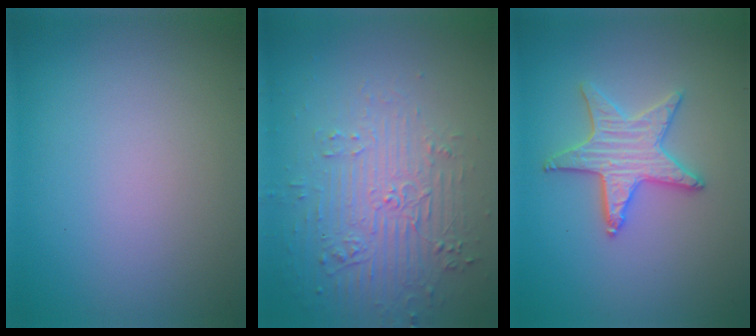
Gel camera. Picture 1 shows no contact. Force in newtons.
{"total": 4.4, "press": 3.4, "slide": 2.8}
{"total": 3.7, "press": 3.6, "slide": 0.8}